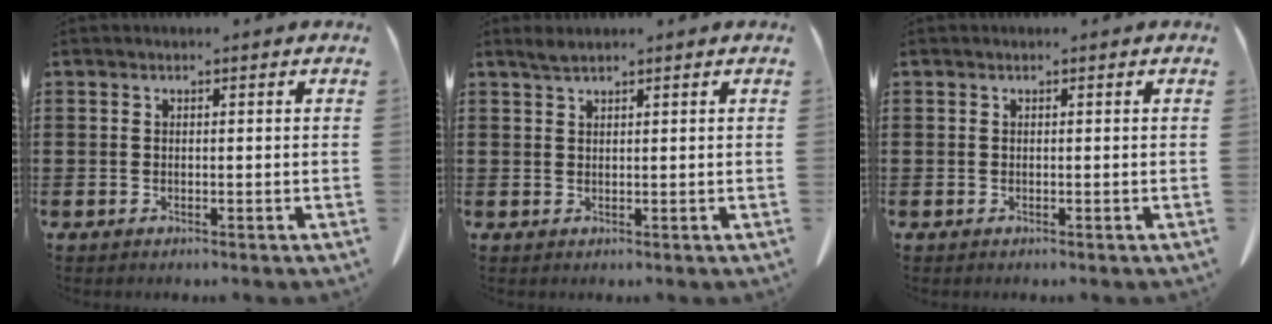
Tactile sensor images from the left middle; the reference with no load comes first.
{"total": 1.4, "force": [1.2, 0.0, 0.8], "torque": [-0.019, -0.002, 0.023]}
{"total": 0.0}